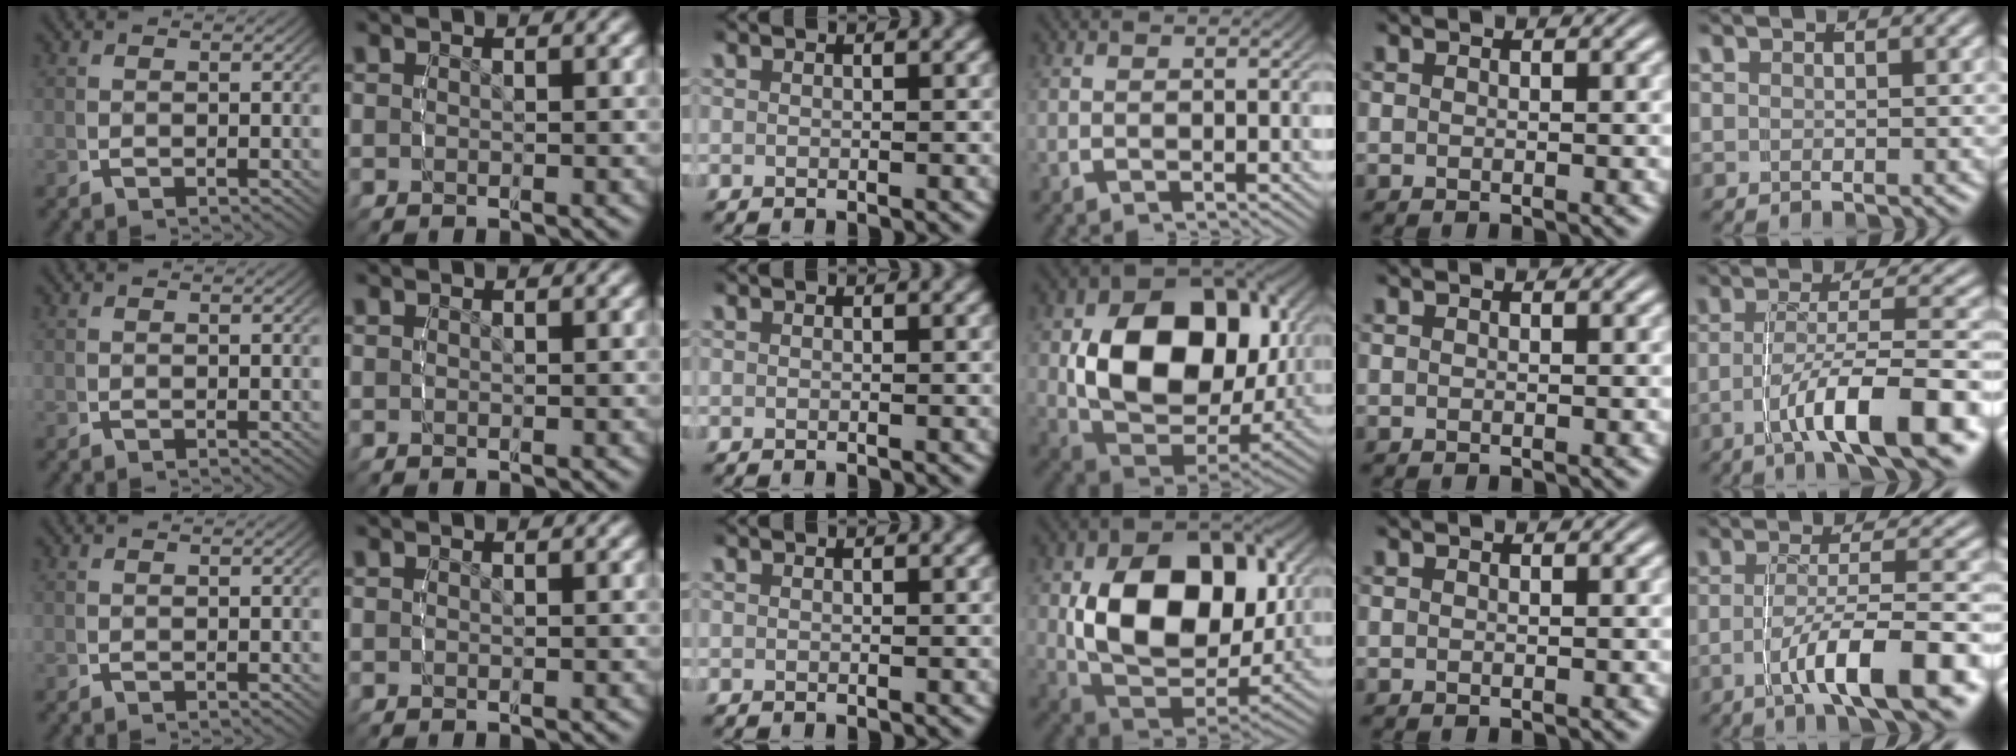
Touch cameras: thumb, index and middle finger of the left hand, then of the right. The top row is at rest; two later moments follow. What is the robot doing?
{"motion": "lift_and_place", "object": "lipstick"}